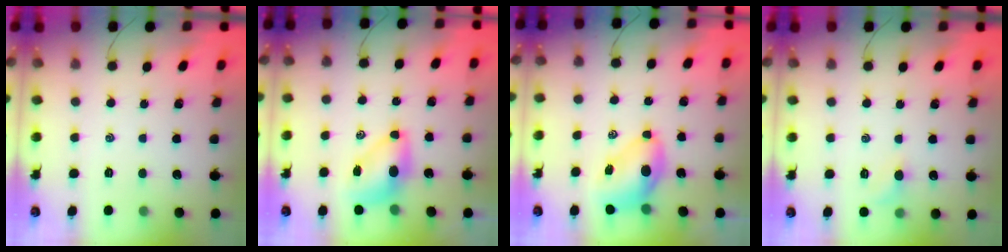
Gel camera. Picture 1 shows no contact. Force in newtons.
{"total": 7.3, "press": 7.3, "slide": 0.9}
{"total": 7.5, "press": 7.4, "slide": 1.0}
{"total": 5.6, "press": 5.4, "slide": 1.5}